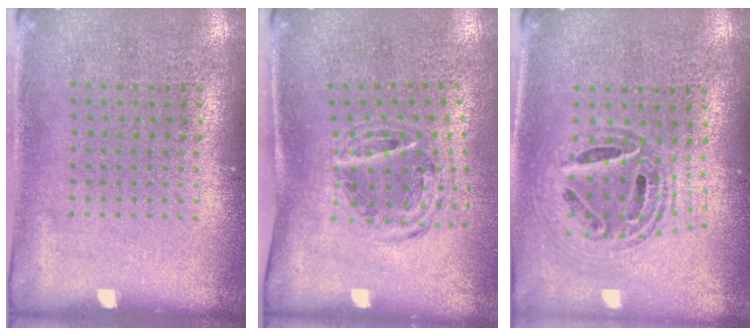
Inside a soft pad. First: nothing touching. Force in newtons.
{"total": 1.1, "press": 1.0, "slide": 0.5}
{"total": 0.9, "press": 0.9, "slide": 0.2}